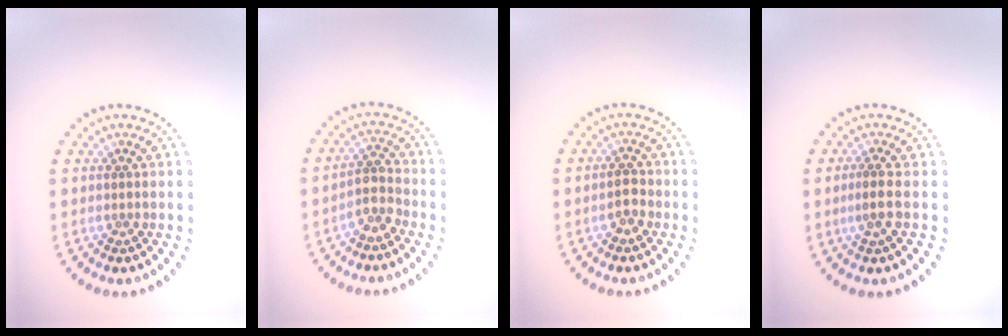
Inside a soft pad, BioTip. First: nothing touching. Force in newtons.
{"total": 2.2, "press": 1.9, "slide": 1.1}
{"total": 1.7, "press": 1.7, "slide": 0.3}
{"total": 1.8, "press": 1.5, "slide": 0.9}